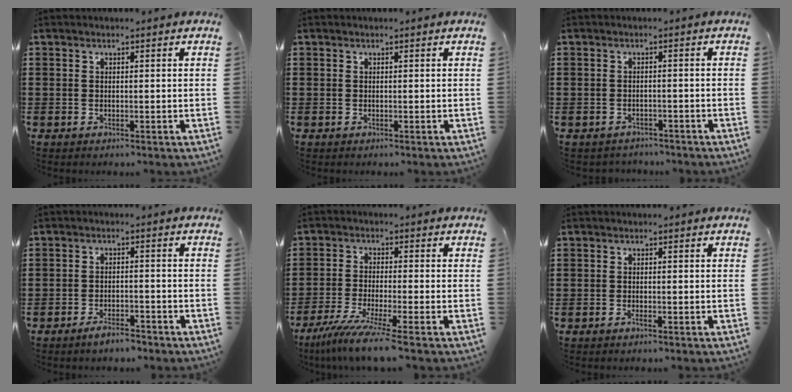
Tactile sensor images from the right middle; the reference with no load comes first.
{"total": 0.0}
{"total": 1.5, "force": [-1.4, 0.4, -0.2], "torque": [-0.003, 0.001, -0.033]}
{"total": 2.9, "force": [-2.5, 0.6, 1.3], "torque": [-0.021, 0.006, -0.047]}
{"total": 6.2, "force": [-4.8, -0.6, 4.0], "torque": [-0.090, -0.027, -0.094]}
{"total": 0.7, "force": [-0.5, 0.1, 0.5], "torque": [-0.010, -0.003, -0.008]}